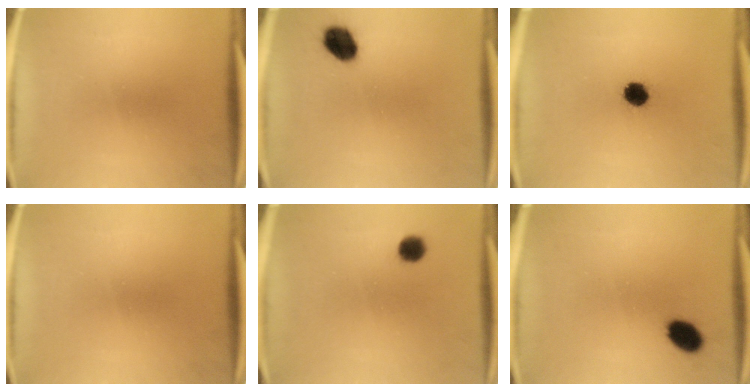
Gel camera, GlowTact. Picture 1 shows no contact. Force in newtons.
{"total": 6.4}
{"total": 5.8}
{"total": 0.0}
{"total": 3.1}
{"total": 5.5}